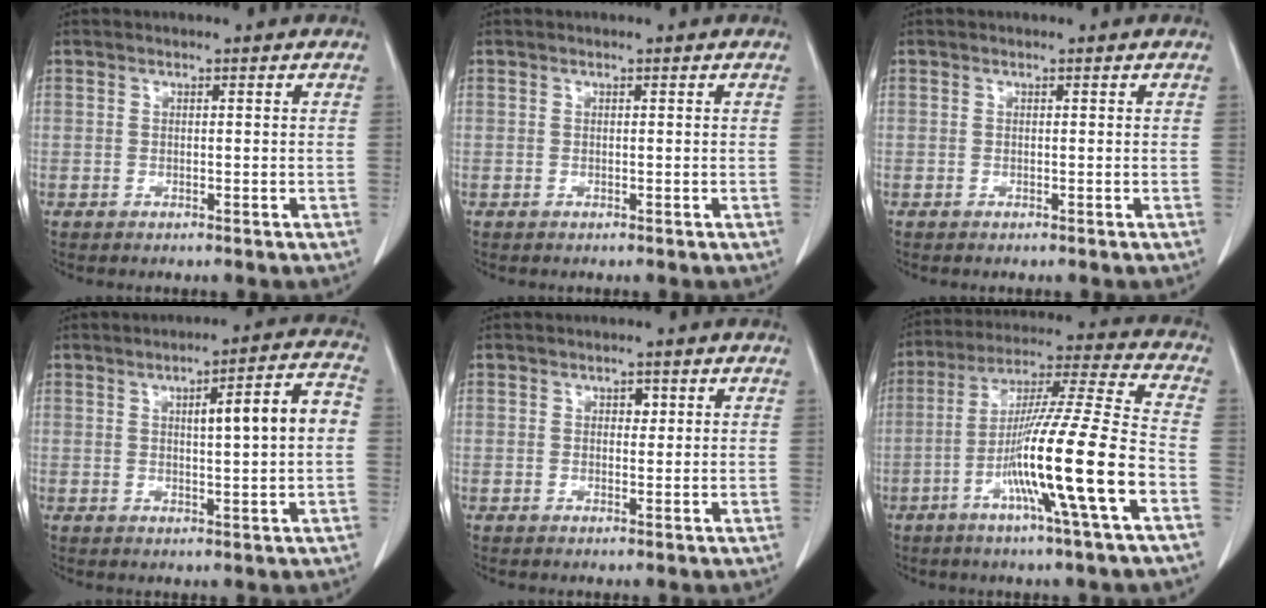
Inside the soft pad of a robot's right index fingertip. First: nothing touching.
{"total": 0.0}
{"total": 0.0}
{"total": 8.9, "force": [0.9, 0.9, 8.8], "torque": [-0.123, 0.022, 0.013]}
{"total": 1.3, "force": [0.5, 0.9, 0.9], "torque": [-0.009, 0.000, 0.005]}
{"total": 17.8, "force": [-6.3, -1.2, 16.6], "torque": [-0.295, -0.008, -0.116]}